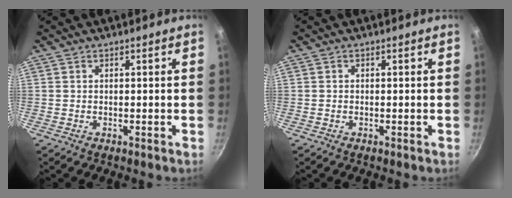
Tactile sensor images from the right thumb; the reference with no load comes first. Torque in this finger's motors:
{"motor_torque": [-0.07, -0.26, -0.42, 0.31, -0.04]}